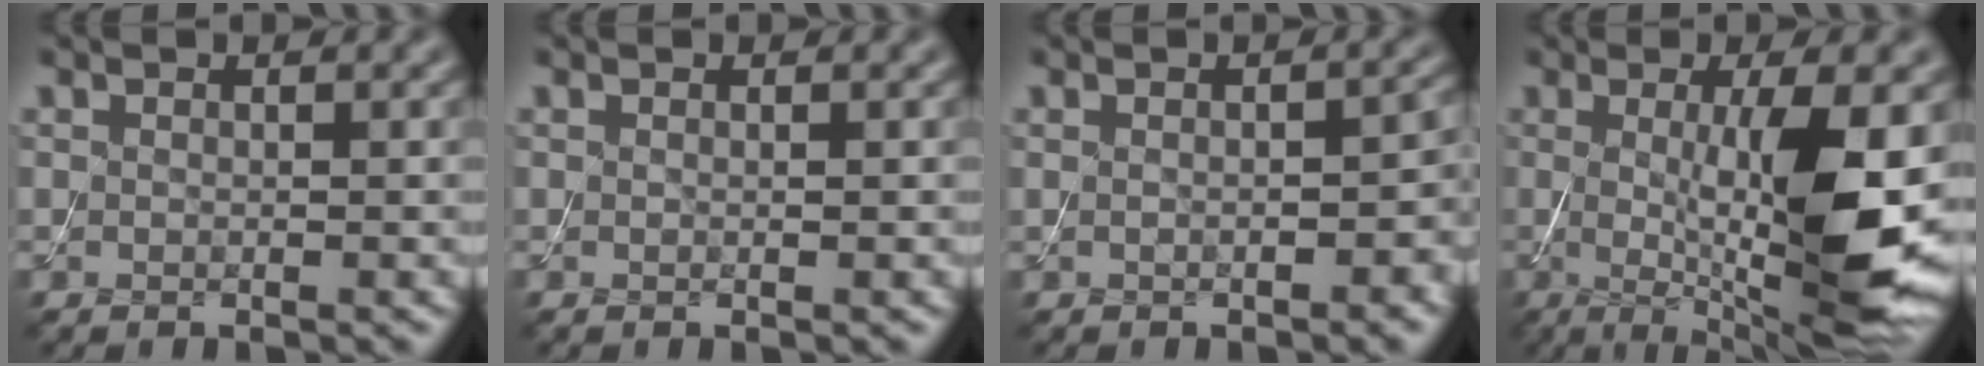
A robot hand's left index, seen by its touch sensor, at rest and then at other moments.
{"total": 0.0}
{"total": 2.5, "force": [-0.4, 0.9, 2.3], "torque": [-0.036, 0.006, -0.004]}
{"total": 11.3, "force": [-0.3, 2.6, 11.0], "torque": [-0.164, -0.019, 0.003]}